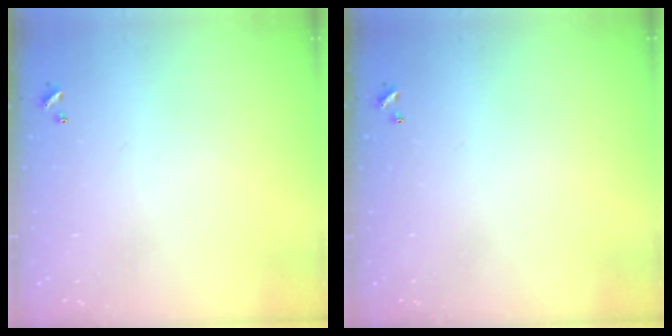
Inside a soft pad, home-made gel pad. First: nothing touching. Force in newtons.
{"total": 0.0}